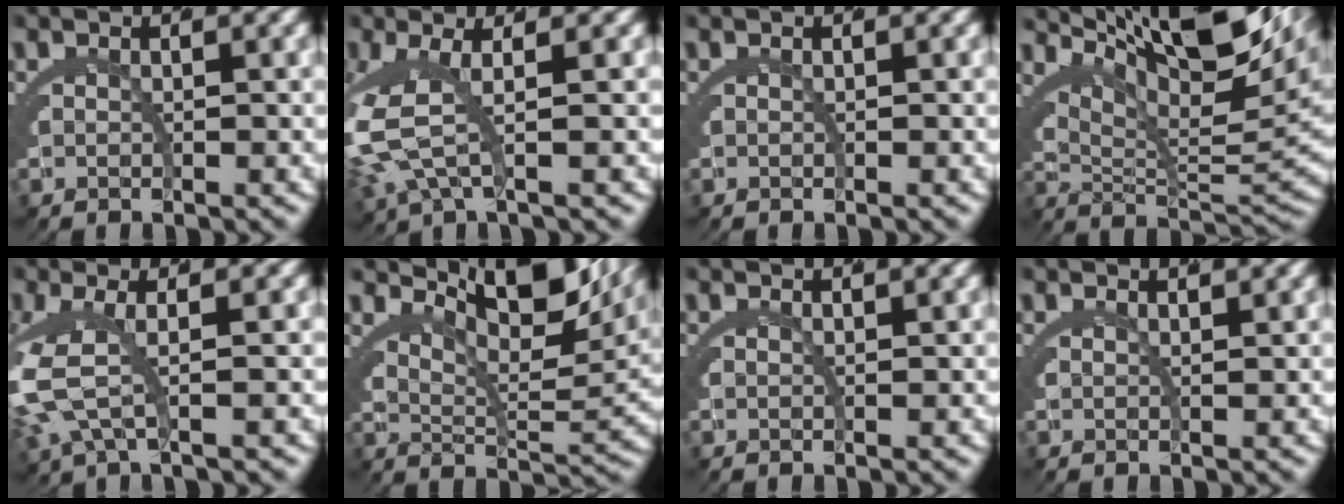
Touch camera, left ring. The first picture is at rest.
{"total": 5.3, "force": [0.2, 1.9, 4.9], "torque": [-0.131, -0.016, 0.017]}
{"total": 0.0}
{"total": 13.7, "force": [6.9, 4.8, 10.9], "torque": [-0.150, 0.023, 0.100]}
{"total": 4.8, "force": [0.0, 1.5, 4.5], "torque": [-0.124, -0.017, 0.015]}
{"total": 8.8, "force": [5.8, 2.2, 6.2], "torque": [-0.076, 0.015, 0.086]}
{"total": 1.2, "force": [0.8, -0.8, 0.5], "torque": [-0.008, -0.004, 0.016]}
{"total": 1.7, "force": [1.4, -0.7, 0.8], "torque": [-0.010, -0.002, 0.024]}